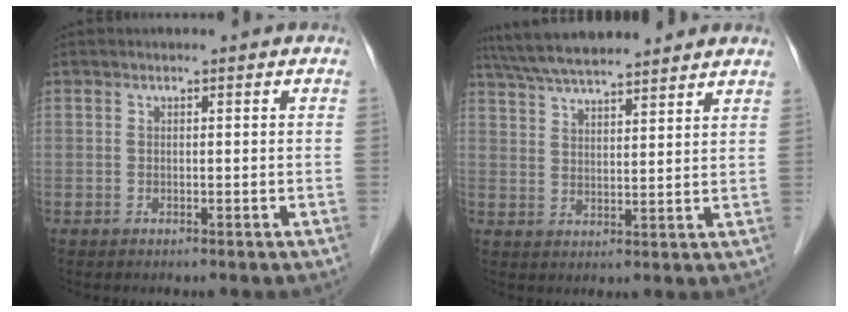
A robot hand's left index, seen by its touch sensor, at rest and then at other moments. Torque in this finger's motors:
{"motor_torque": [0.42, -1.44, 0.03, 0.17]}